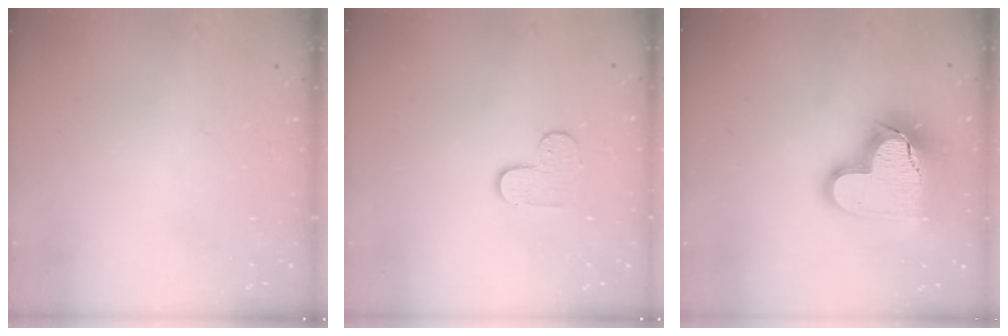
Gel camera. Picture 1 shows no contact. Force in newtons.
{"total": 6.1, "press": 6.1, "slide": 0.6}
{"total": 18.3, "press": 18.2, "slide": 1.4}